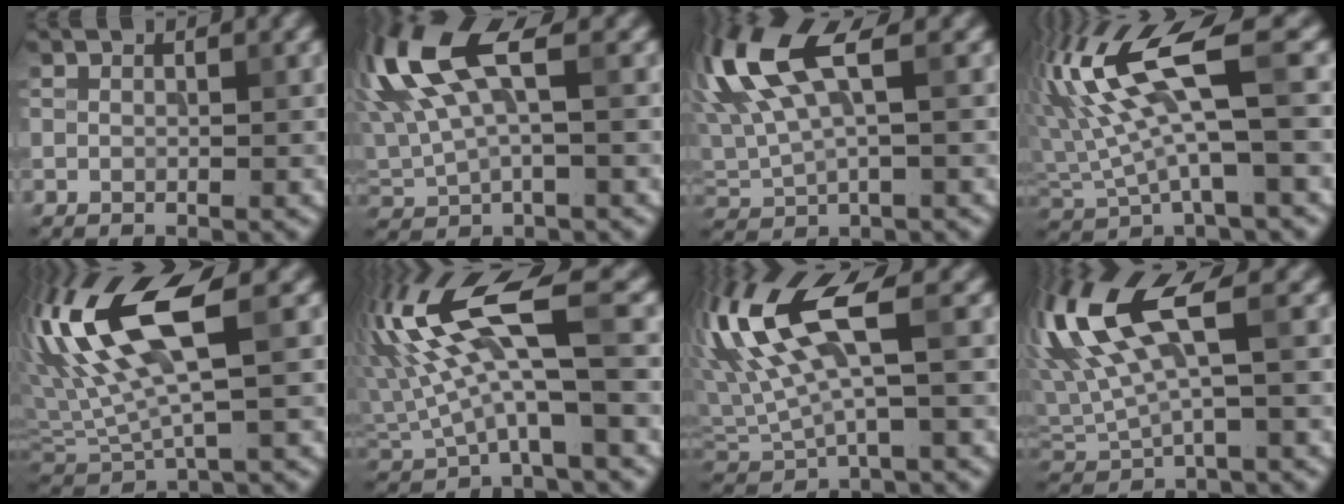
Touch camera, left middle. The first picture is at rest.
{"total": 9.6, "force": [3.4, 3.4, 8.3], "torque": [-0.196, 0.017, 0.061]}
{"total": 8.6, "force": [3.2, 3.0, 7.4], "torque": [-0.176, 0.016, 0.059]}
{"total": 10.0, "force": [2.9, 2.6, 9.3], "torque": [-0.197, 0.009, 0.059]}
{"total": 10.3, "force": [3.0, 3.3, 9.3], "torque": [-0.197, 0.011, 0.056]}
{"total": 11.1, "force": [2.8, 2.8, 10.3], "torque": [-0.206, 0.008, 0.057]}
{"total": 9.2, "force": [2.6, 3.0, 8.3], "torque": [-0.187, 0.010, 0.046]}
{"total": 9.0, "force": [2.6, 3.0, 8.1], "torque": [-0.182, 0.013, 0.046]}